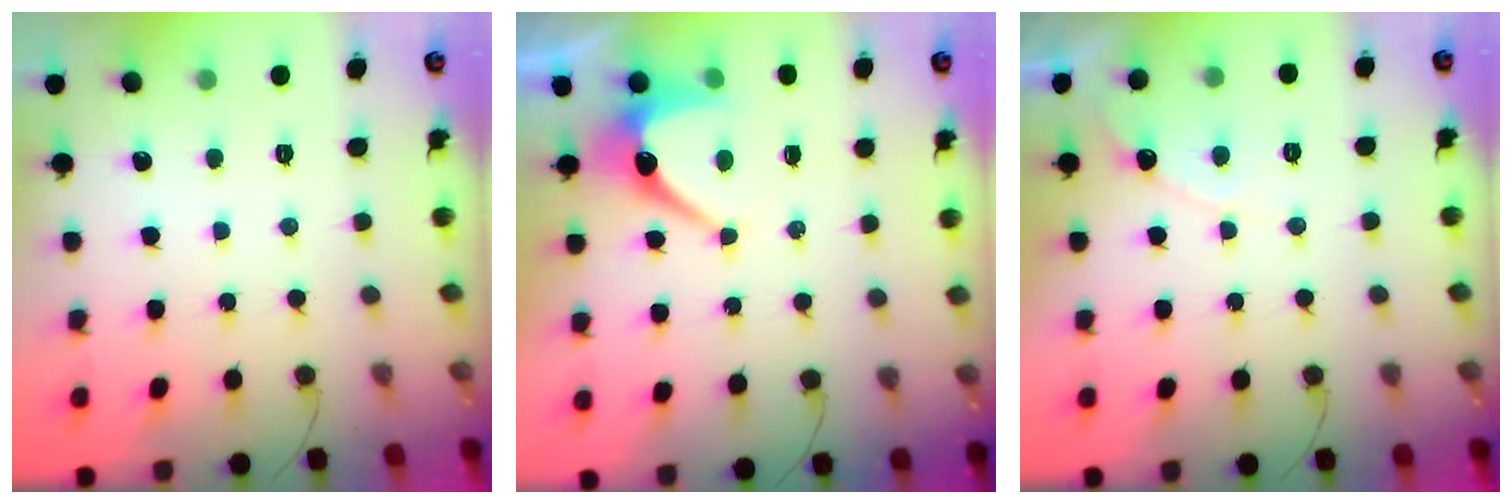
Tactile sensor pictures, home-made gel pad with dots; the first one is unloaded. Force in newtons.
{"total": 7.2, "press": 7.2, "slide": 0.3}
{"total": 6.6, "press": 6.6, "slide": 0.5}